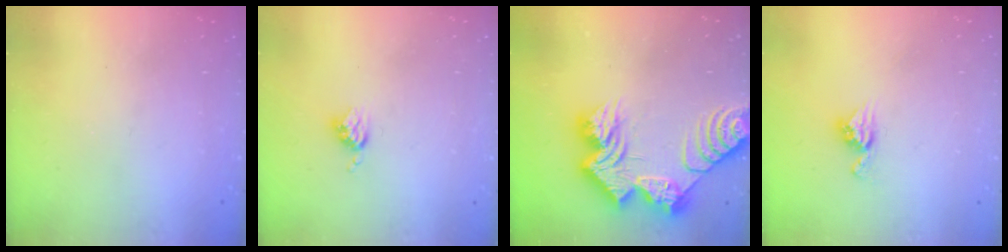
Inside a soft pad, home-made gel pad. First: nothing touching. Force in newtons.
{"total": 3.5, "press": 3.5, "slide": 0.4}
{"total": 19.6, "press": 19.6, "slide": 1.4}
{"total": 7.1, "press": 7.1, "slide": 0.3}